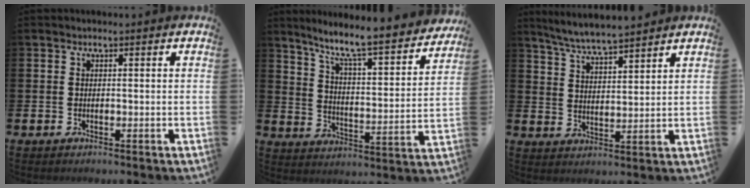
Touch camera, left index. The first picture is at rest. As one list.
[{"total": 8.1, "force": [7.2, 0.6, 3.7], "torque": [-0.091, -0.062, 0.114]}, {"total": 5.9, "force": [5.7, 0.1, 1.5], "torque": [-0.049, -0.030, 0.102]}]